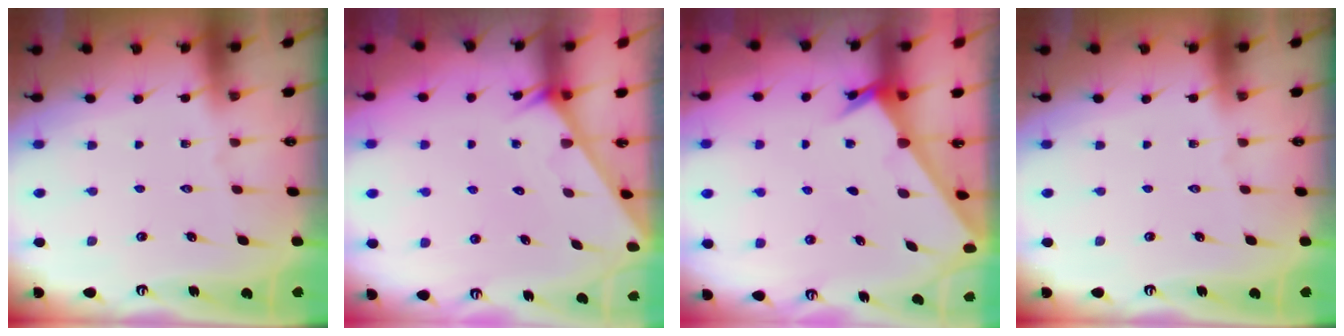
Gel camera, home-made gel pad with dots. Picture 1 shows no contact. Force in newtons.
{"total": 1.8, "press": 1.8, "slide": 0.1}
{"total": 2.3, "press": 2.3, "slide": 0.3}
{"total": 0.0}